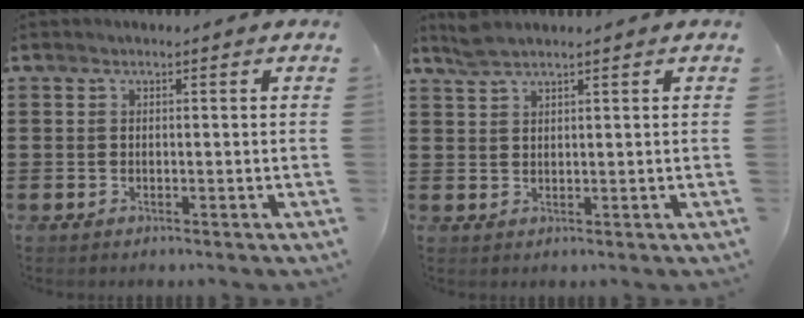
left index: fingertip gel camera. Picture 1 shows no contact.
{"total": 2.3, "force": [1.9, 0.3, 1.2], "torque": [-0.027, 0.002, 0.036]}